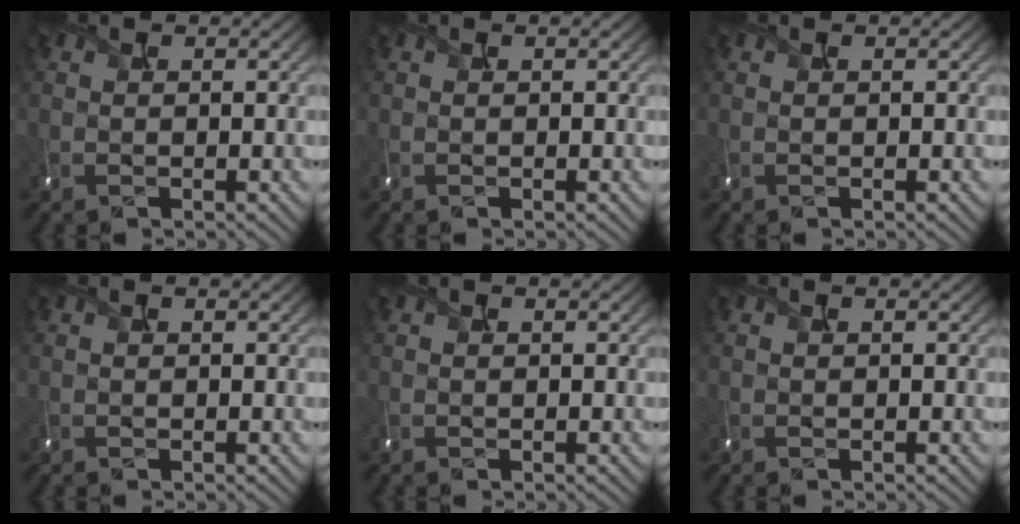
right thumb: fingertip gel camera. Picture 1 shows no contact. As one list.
[{"total": 0.0}, {"total": 0.0}, {"total": 0.0}, {"total": 0.0}, {"total": 0.0}]